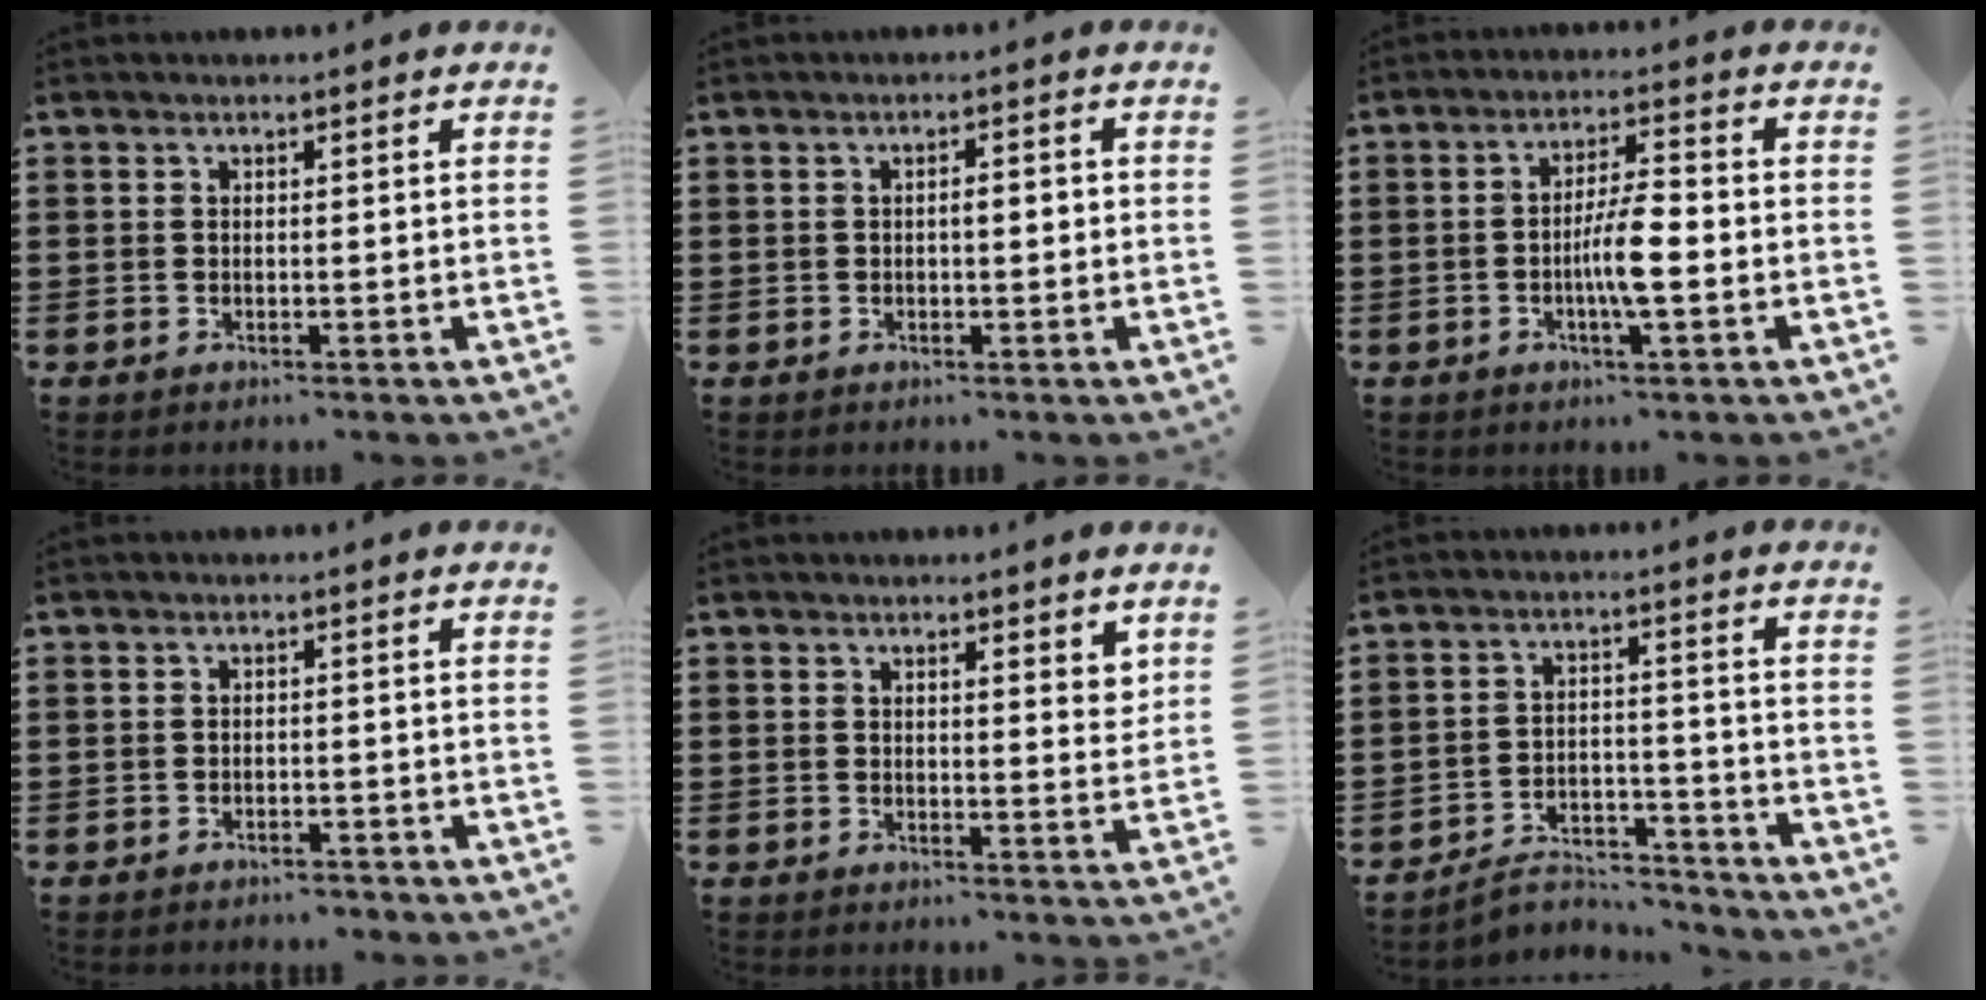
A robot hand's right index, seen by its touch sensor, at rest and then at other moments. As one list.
[{"total": 1.9, "force": [-0.1, 0.5, 1.8], "torque": [-0.033, 0.001, -0.003]}, {"total": 6.1, "force": [-1.5, 0.9, 5.8], "torque": [-0.113, -0.002, -0.032]}, {"total": 1.4, "force": [-1.4, 0.2, -0.1], "torque": [-0.005, 0.001, -0.032]}, {"total": 2.2, "force": [1.8, 0.6, 1.0], "torque": [-0.016, 0.001, 0.033]}, {"total": 5.5, "force": [-5.2, 1.3, 1.4], "torque": [-0.030, 0.007, -0.101]}]